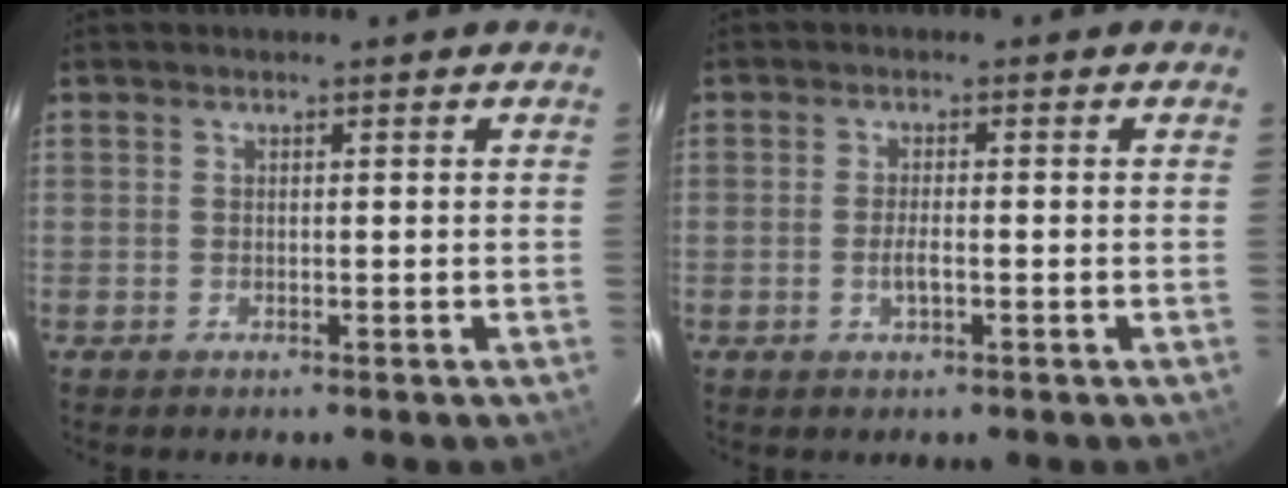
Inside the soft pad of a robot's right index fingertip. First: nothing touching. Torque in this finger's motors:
{"motor_torque": [0.05, 0.10, 0.19, 0.01]}